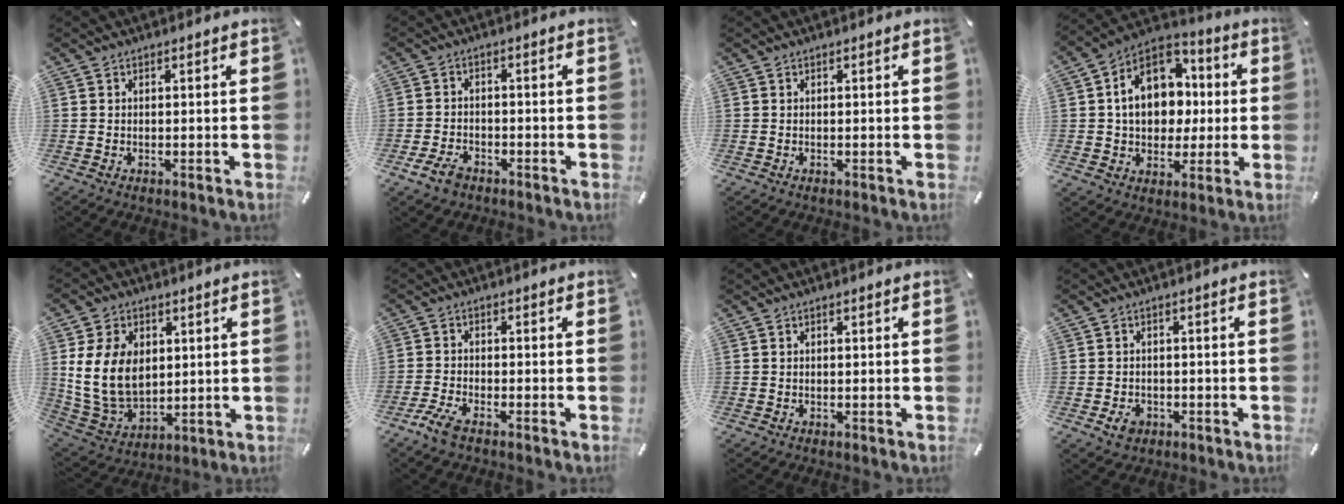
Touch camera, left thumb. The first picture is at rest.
{"total": 4.6, "force": [-2.9, 2.8, 2.2], "torque": [-0.053, 0.011, -0.057]}
{"total": 0.0}
{"total": 15.3, "force": [1.7, 12.2, 9.1], "torque": [-0.155, 0.008, 0.035]}
{"total": 14.0, "force": [2.7, 10.9, 8.5], "torque": [-0.185, 0.000, 0.051]}
{"total": 3.9, "force": [-2.9, 1.0, 2.5], "torque": [-0.066, 0.002, -0.058]}
{"total": 0.0}
{"total": 3.5, "force": [-1.6, 2.6, 1.7], "torque": [-0.042, 0.003, -0.032]}